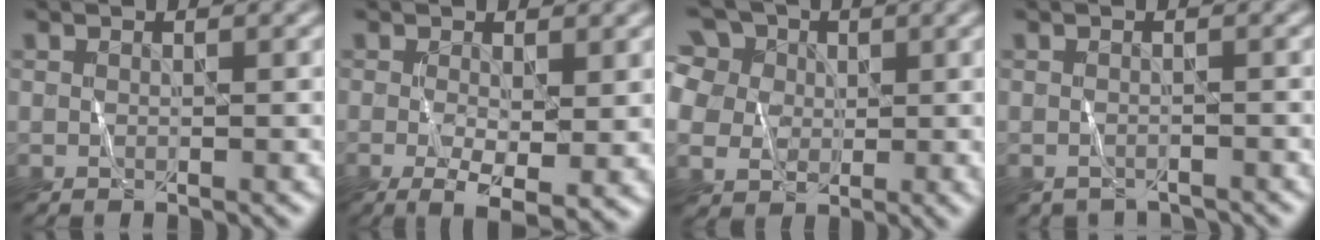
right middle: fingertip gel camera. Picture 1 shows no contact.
{"total": 4.6, "force": [-0.8, 1.5, 4.3], "torque": [-0.081, -0.014, -0.011]}
{"total": 10.9, "force": [4.4, 8.2, 5.7], "torque": [-0.123, 0.036, 0.059]}
{"total": 1.7, "force": [-1.7, 0.2, -0.1], "torque": [0.000, -0.009, -0.026]}